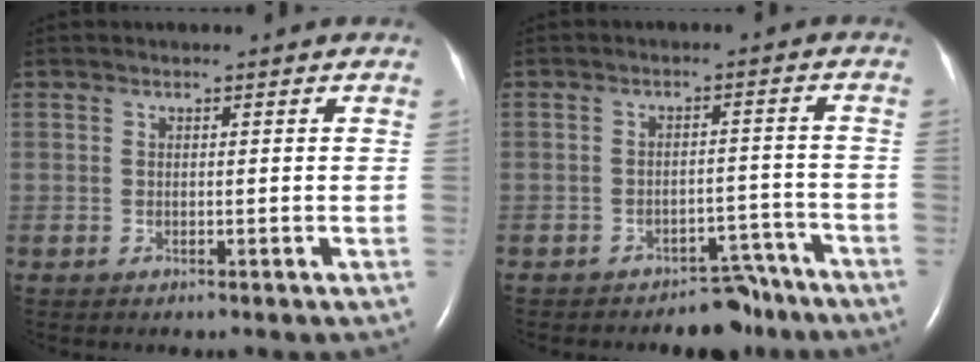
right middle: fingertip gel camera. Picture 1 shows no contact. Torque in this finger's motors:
{"motor_torque": [-0.11, -0.20, 0.03, 0.03]}